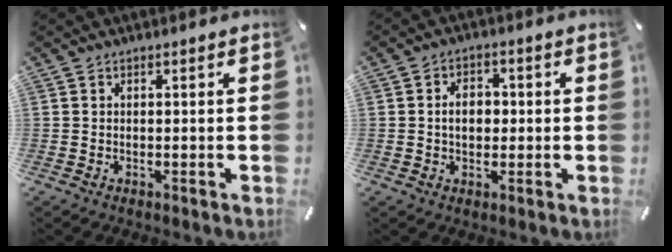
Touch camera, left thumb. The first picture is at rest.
{"total": 5.2, "force": [-0.1, 3.9, 3.5], "torque": [-0.054, 0.002, -0.006]}